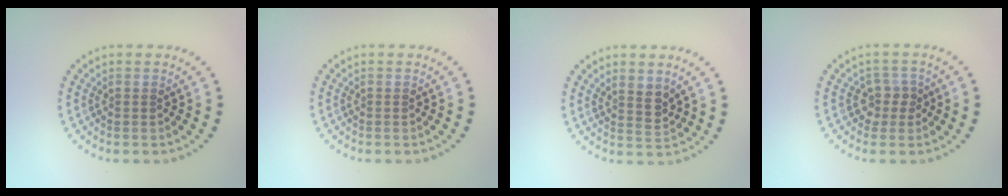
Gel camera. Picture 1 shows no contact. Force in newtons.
{"total": 0.0}
{"total": 2.1, "press": 1.7, "slide": 1.1}
{"total": 1.7, "press": 1.4, "slide": 1.0}